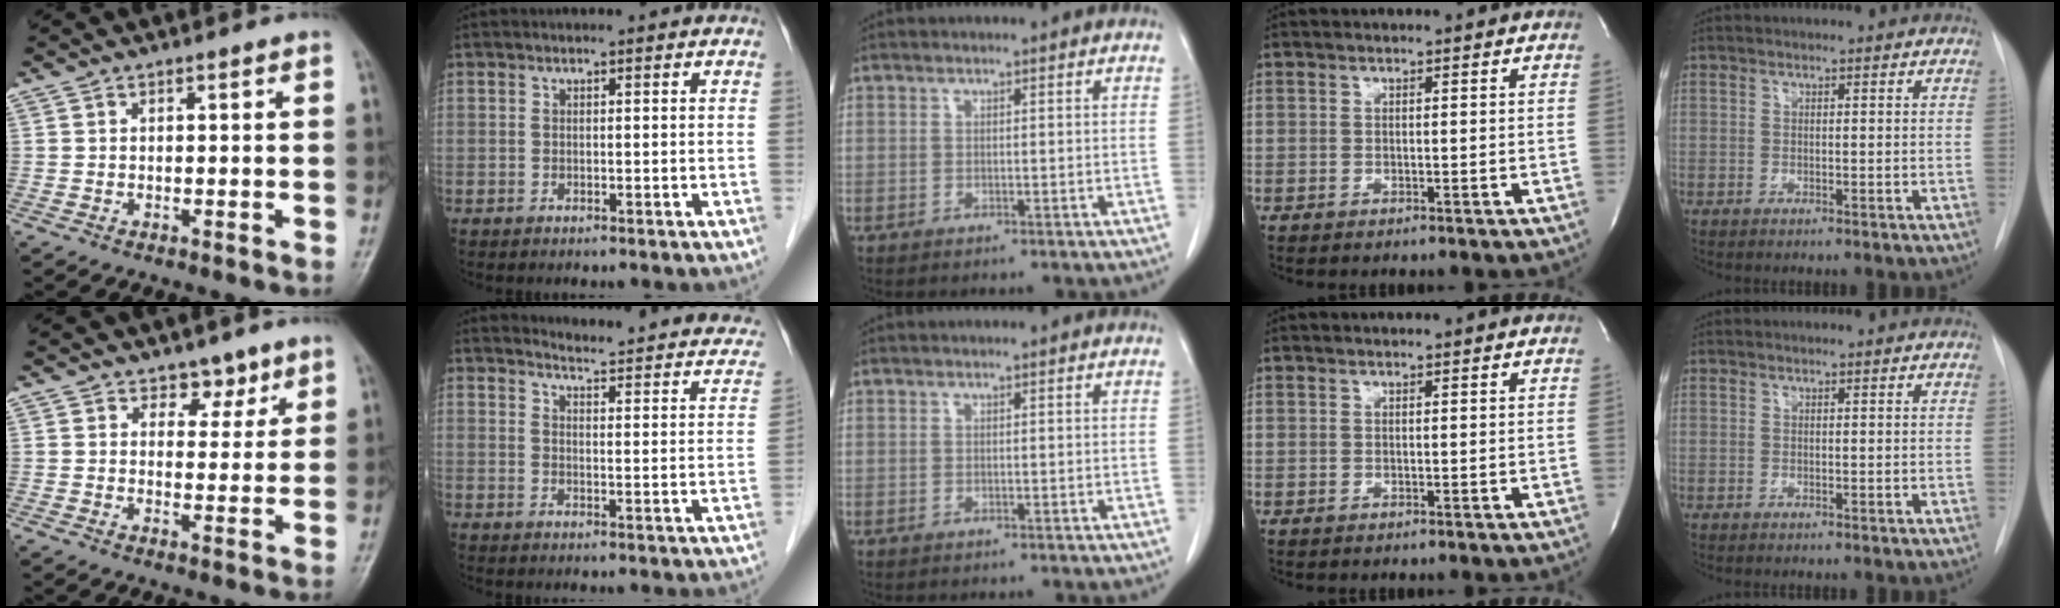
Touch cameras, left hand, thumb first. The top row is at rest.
{"thumb": {"total": 4.1, "force": [2.9, 2.6, 1.2], "torque": [0.015, -0.018, 0.041]}, "index": {"total": 17.2, "force": [16.4, 2.7, 4.6], "torque": [-0.041, -0.055, 0.166]}}